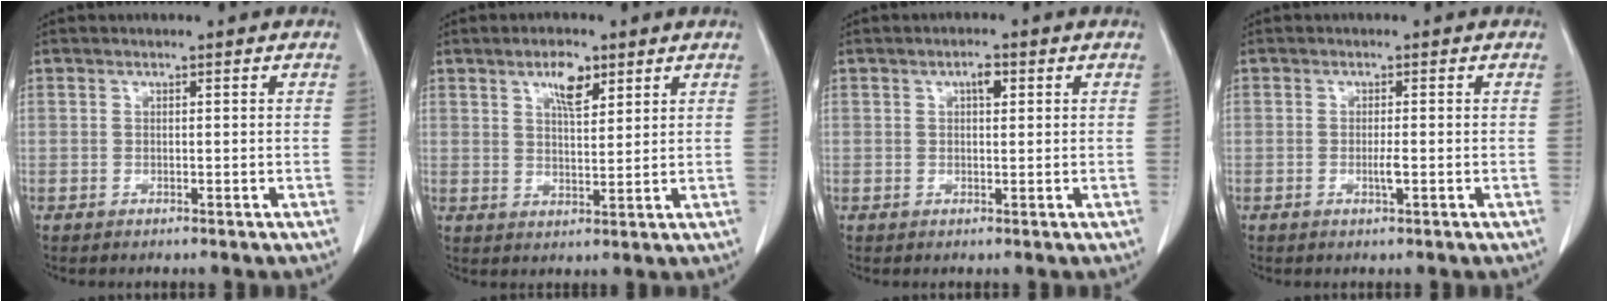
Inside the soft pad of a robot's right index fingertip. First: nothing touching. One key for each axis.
{"total": 4.7, "fx": 2.7, "fy": 1.5, "fz": 3.5, "tx": -0.066, "ty": 0.001, "tz": 0.049}
{"total": 1.8, "fx": 0.7, "fy": 0.7, "fz": 1.5, "tx": -0.028, "ty": 0.002, "tz": 0.011}
{"total": 1.4, "fx": -0.5, "fy": -0.1, "fz": 1.3, "tx": -0.026, "ty": -0.002, "tz": -0.010}